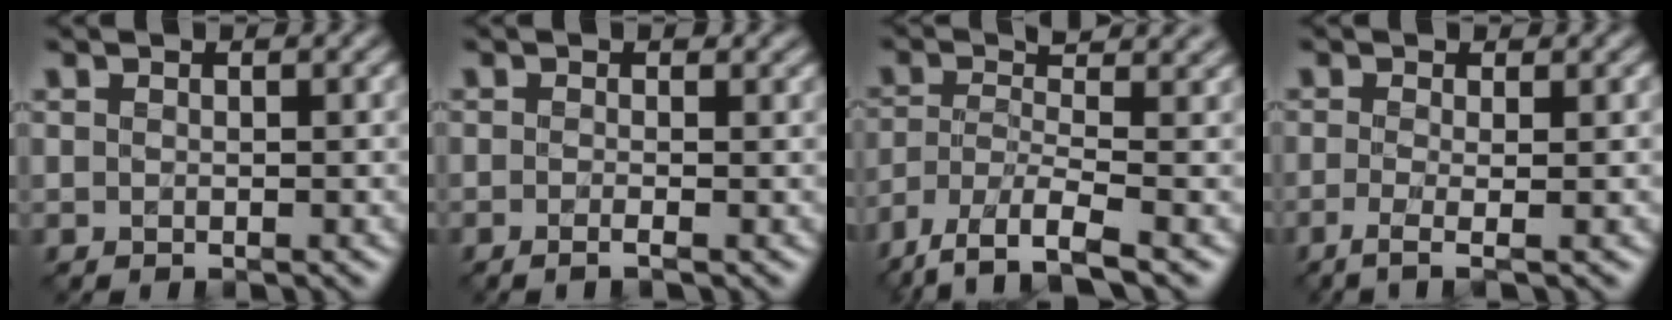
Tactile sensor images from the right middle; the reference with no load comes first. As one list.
[{"total": 1.4, "force": [-0.3, 0.5, 1.3], "torque": [-0.020, -0.005, -0.017]}, {"total": 7.0, "force": [-3.7, 2.0, 5.6], "torque": [-0.104, -0.002, -0.080]}, {"total": 2.8, "force": [-0.8, 0.9, 2.6], "torque": [-0.039, -0.010, -0.021]}]